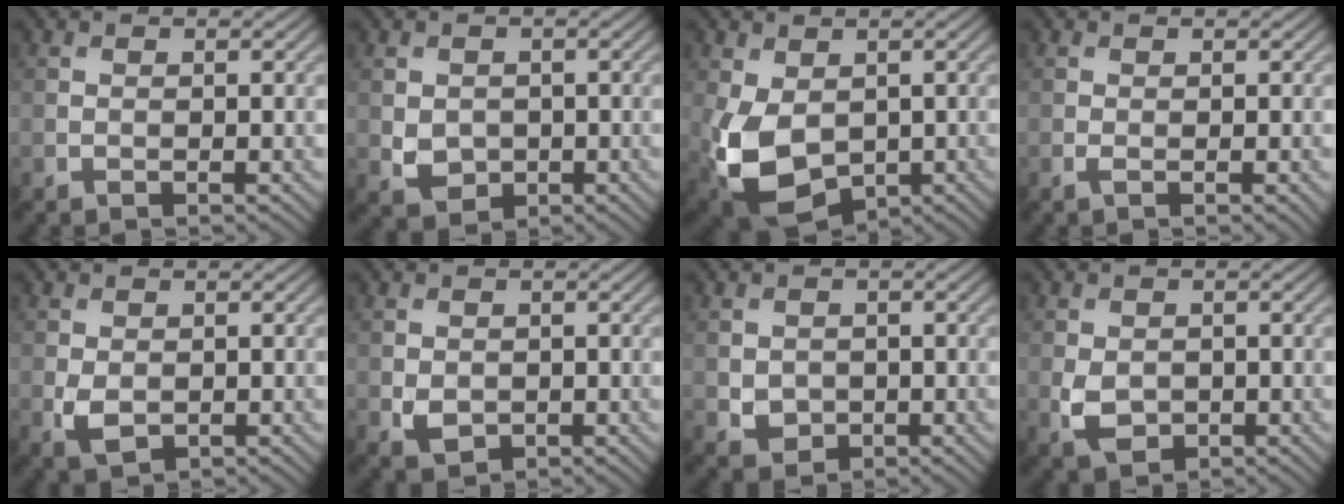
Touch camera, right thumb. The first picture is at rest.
{"total": 3.1, "force": [-0.2, 2.7, 1.4], "torque": [-0.042, -0.007, -0.001]}
{"total": 10.3, "force": [-1.7, 7.2, 7.2], "torque": [-0.188, -0.028, -0.030]}
{"total": 1.2, "force": [-0.3, 0.5, 1.1], "torque": [-0.028, 0.002, -0.005]}
{"total": 2.9, "force": [-0.6, 2.1, 1.9], "torque": [-0.050, -0.008, -0.007]}
{"total": 2.3, "force": [-0.4, 1.9, 1.2], "torque": [-0.033, -0.003, -0.005]}
{"total": 2.5, "force": [-0.3, 2.3, 1.0], "torque": [-0.032, -0.005, -0.004]}
{"total": 3.5, "force": [-0.8, 2.7, 2.1], "torque": [-0.053, -0.007, -0.013]}